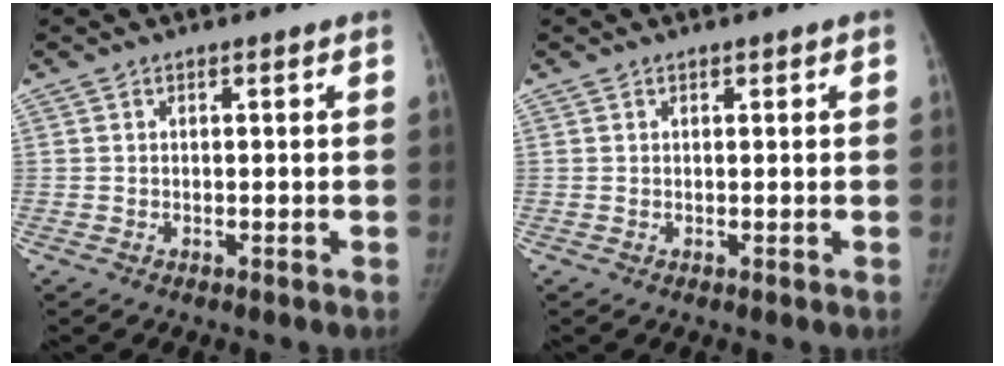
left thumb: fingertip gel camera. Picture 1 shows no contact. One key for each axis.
{"total": 0.7, "fx": 0.4, "fy": 0.3, "fz": 0.5, "tx": -0.003, "ty": 0.000, "tz": 0.004}